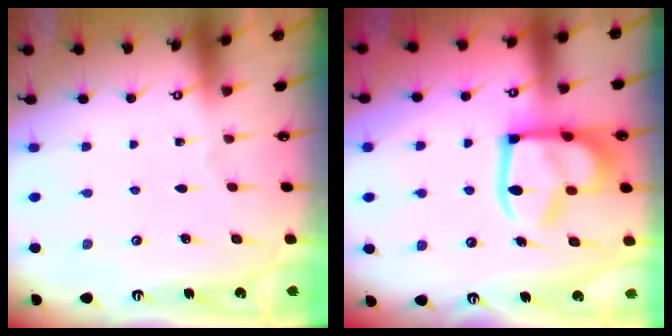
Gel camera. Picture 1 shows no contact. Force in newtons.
{"total": 19.1, "press": 18.9, "slide": 2.2}